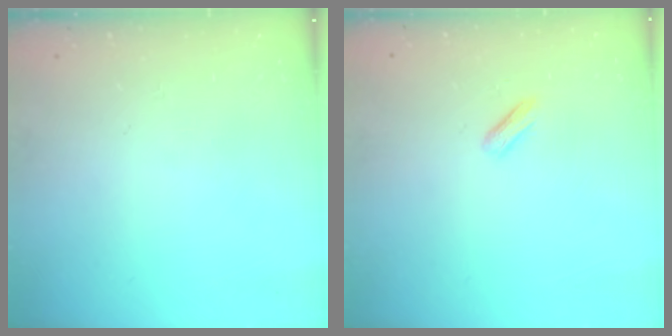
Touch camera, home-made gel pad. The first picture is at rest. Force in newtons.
{"total": 2.8, "press": 2.7, "slide": 0.8}